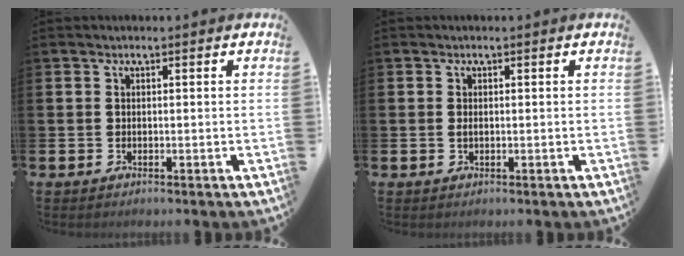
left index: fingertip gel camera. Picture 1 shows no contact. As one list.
[{"total": 0.6, "force": [0.0, 0.2, 0.5], "torque": [-0.009, 0.001, -0.001]}]